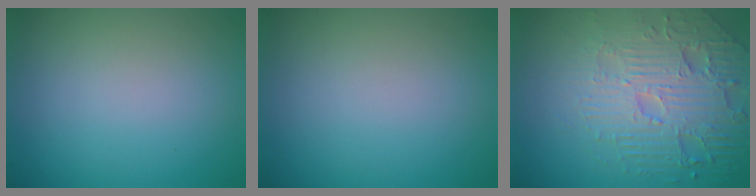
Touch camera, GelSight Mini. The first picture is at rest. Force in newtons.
{"total": 0.0}
{"total": 6.9, "press": 5.3, "slide": 4.4}